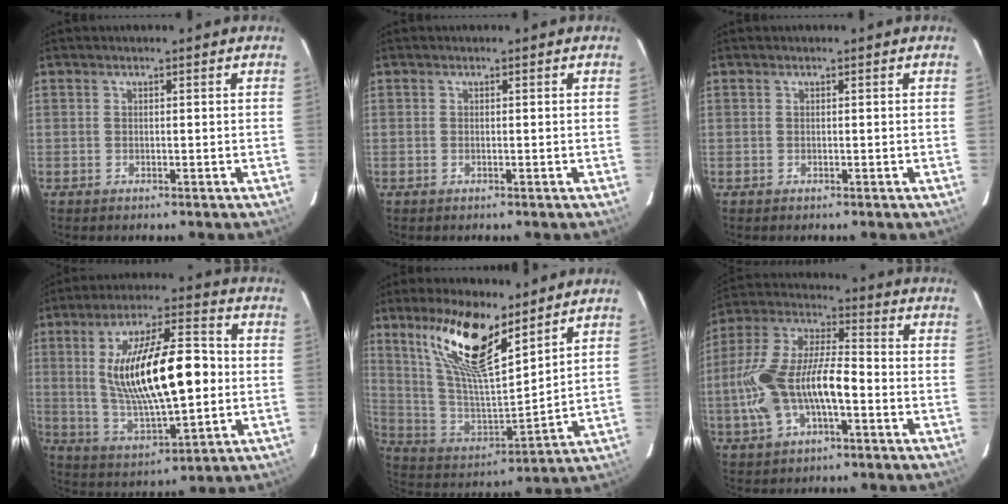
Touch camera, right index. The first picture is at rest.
{"total": 0.0}
{"total": 0.0}
{"total": 20.2, "force": [0.9, 6.4, 19.1], "torque": [-0.343, 0.008, 0.033]}
{"total": 17.9, "force": [11.6, 5.0, 12.7], "torque": [-0.248, 0.003, 0.229]}
{"total": 16.1, "force": [-4.1, 6.6, 14.1], "torque": [-0.292, 0.007, -0.079]}